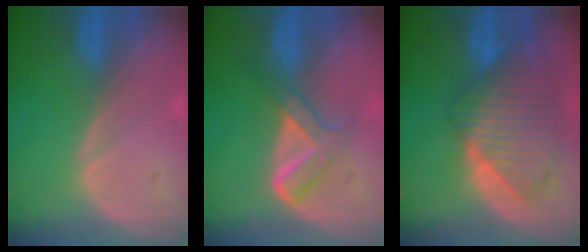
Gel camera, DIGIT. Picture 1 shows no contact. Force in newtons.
{"total": 5.1, "press": 4.9, "slide": 1.5}
{"total": 9.9, "press": 8.6, "slide": 5.0}